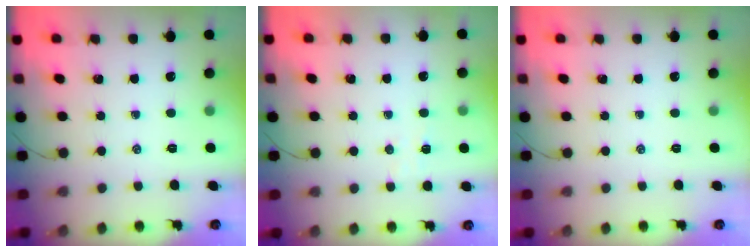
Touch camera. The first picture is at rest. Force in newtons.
{"total": 2.9, "press": 2.8, "slide": 0.7}
{"total": 0.0}